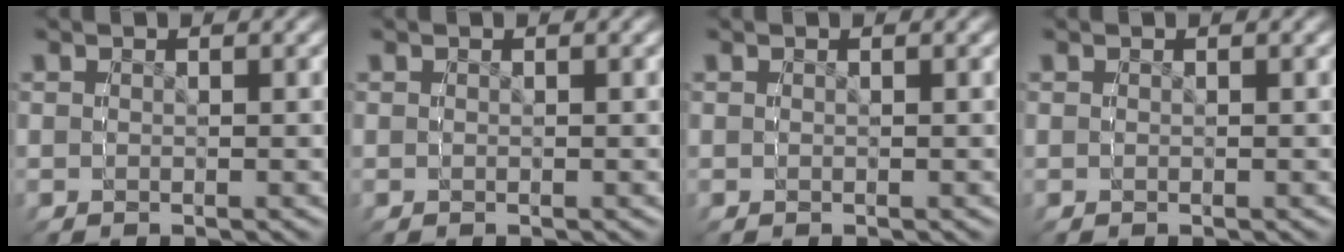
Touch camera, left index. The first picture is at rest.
{"total": 0.0}
{"total": 0.0}
{"total": 0.0}